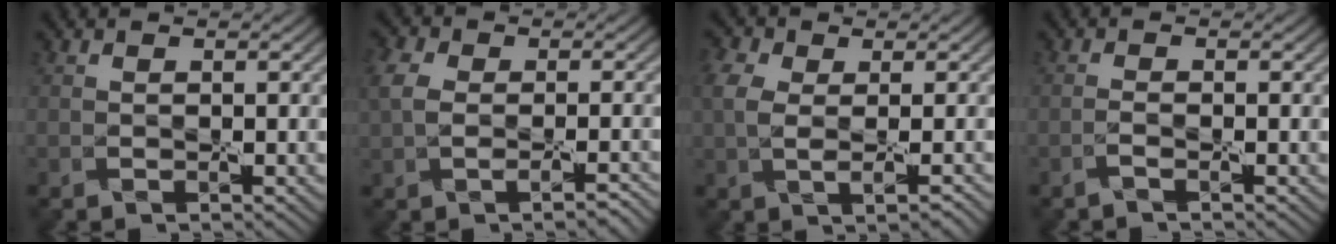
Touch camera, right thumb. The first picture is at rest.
{"total": 5.9, "force": [-0.8, 3.7, 4.5], "torque": [-0.074, 0.010, -0.013]}
{"total": 5.0, "force": [0.4, 2.8, 4.2], "torque": [-0.084, 0.008, 0.011]}
{"total": 1.2, "force": [-0.6, -1.0, -0.3], "torque": [0.004, 0.012, -0.018]}